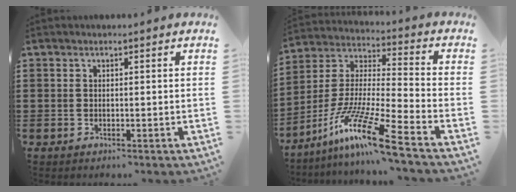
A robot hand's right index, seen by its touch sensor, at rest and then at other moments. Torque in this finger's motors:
{"motor_torque": [-0.20, 0.65, 0.86, 0.17]}